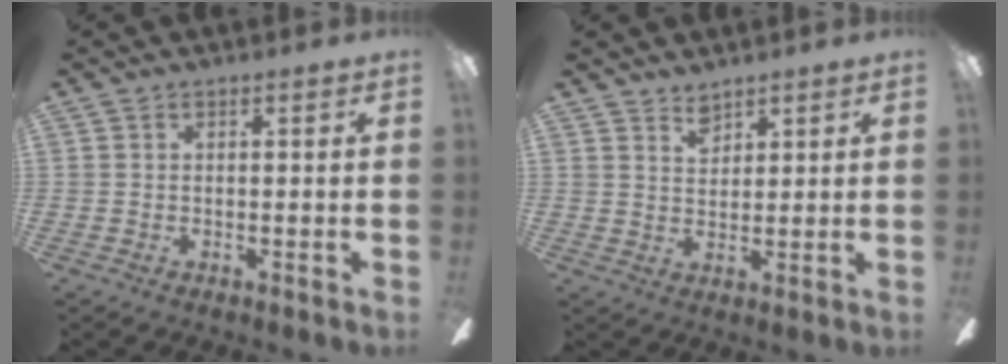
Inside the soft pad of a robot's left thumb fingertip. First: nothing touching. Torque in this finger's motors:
{"motor_torque": [0.25, 0.15, -0.30, 0.01, -0.03]}